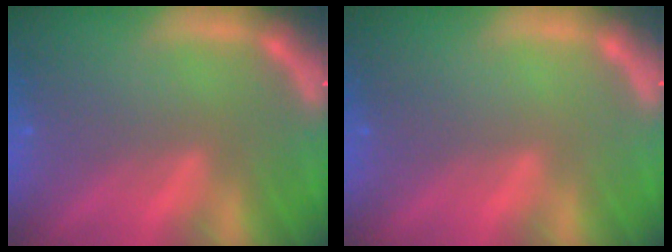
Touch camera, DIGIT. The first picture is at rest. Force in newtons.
{"total": 0.0}